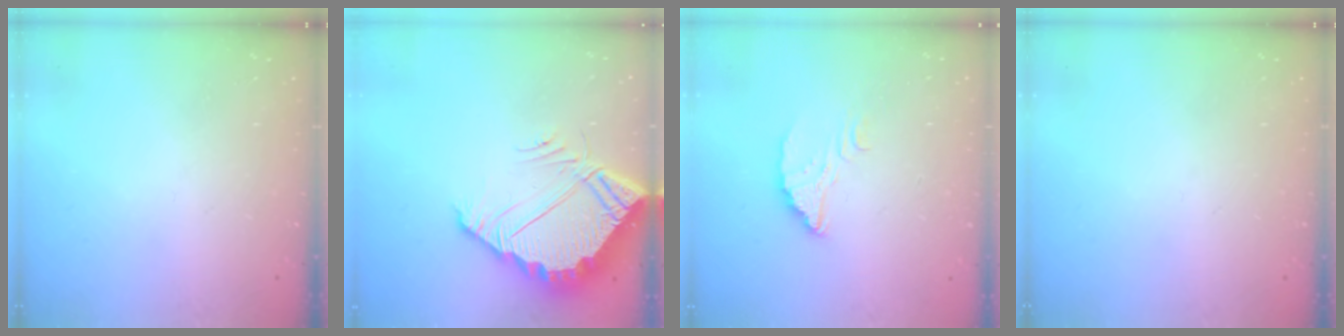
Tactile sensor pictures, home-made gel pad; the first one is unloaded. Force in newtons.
{"total": 7.1, "press": 7.1, "slide": 0.3}
{"total": 3.7, "press": 3.7, "slide": 0.2}
{"total": 0.0}